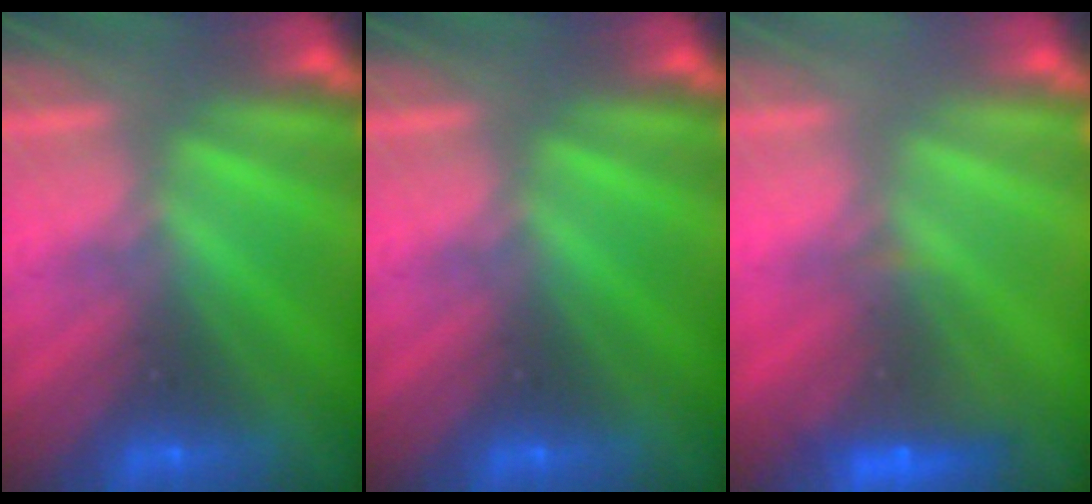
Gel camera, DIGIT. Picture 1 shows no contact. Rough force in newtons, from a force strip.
{"total": 0.0}
{"total": 5.8}